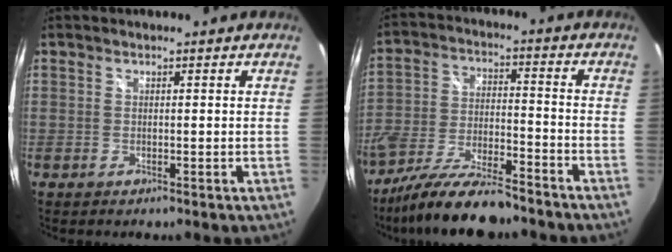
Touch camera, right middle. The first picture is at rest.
{"total": 15.8, "force": [-12.6, 3.9, 8.7], "torque": [-0.178, -0.031, -0.222]}